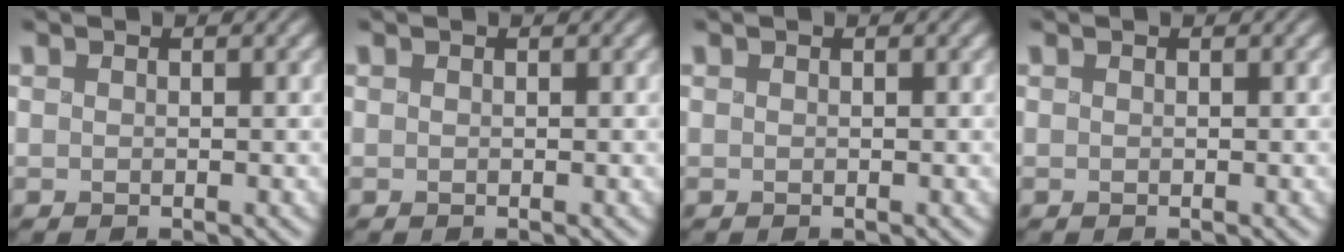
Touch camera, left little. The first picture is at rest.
{"total": 0.0}
{"total": 0.0}
{"total": 0.0}